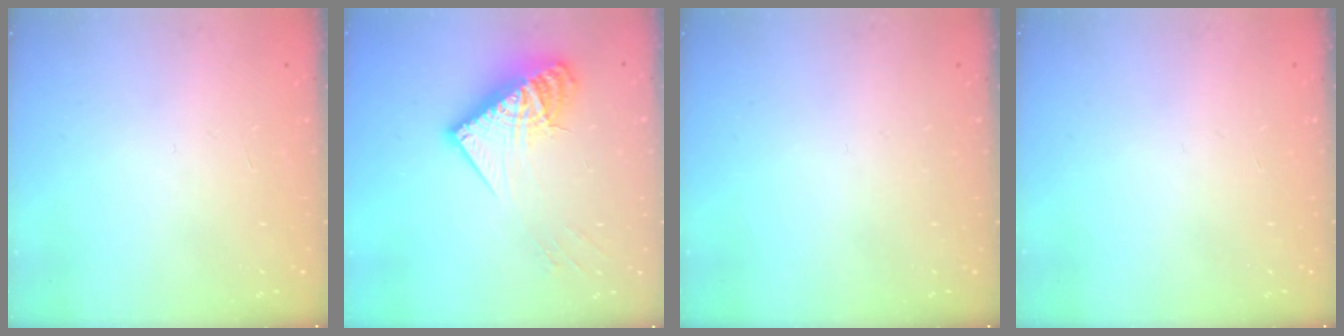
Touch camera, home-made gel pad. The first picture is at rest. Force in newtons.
{"total": 15.0, "press": 14.9, "slide": 1.6}
{"total": 0.0}
{"total": 0.0}